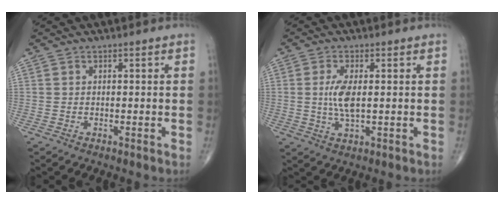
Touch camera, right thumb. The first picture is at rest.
{"total": 5.4, "force": [0.4, 1.9, 5.0], "torque": [-0.111, -0.009, 0.009]}